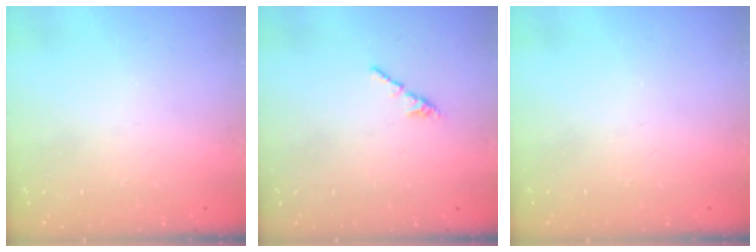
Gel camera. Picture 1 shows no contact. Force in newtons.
{"total": 1.3, "press": 1.2, "slide": 0.4}
{"total": 0.0}